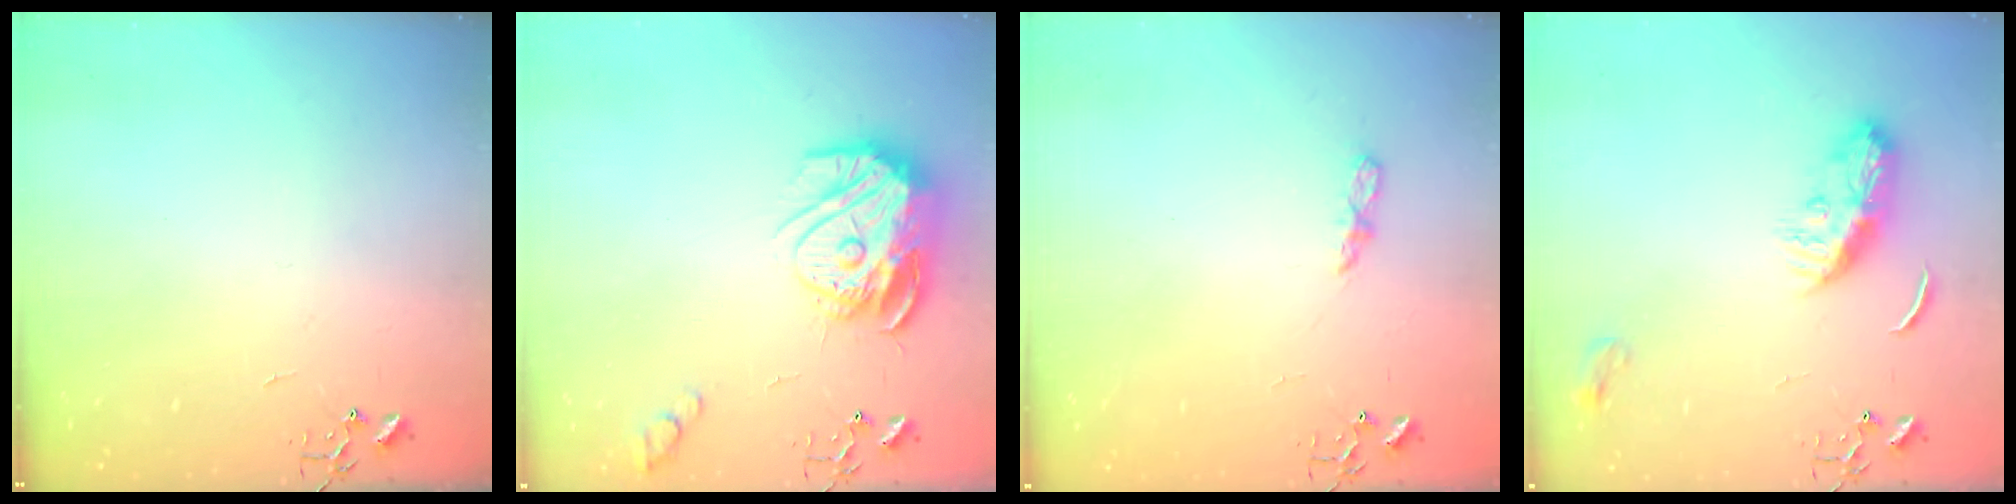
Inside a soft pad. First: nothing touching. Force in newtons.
{"total": 16.7, "press": 16.7, "slide": 1.6}
{"total": 4.6, "press": 4.6, "slide": 0.6}
{"total": 10.9, "press": 10.9, "slide": 0.7}